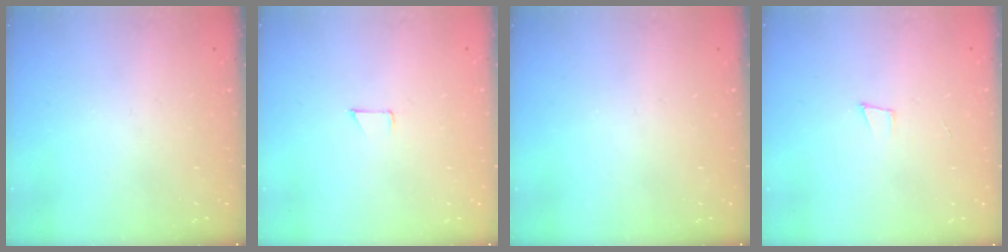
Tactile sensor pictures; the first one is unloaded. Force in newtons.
{"total": 3.4, "press": 3.4, "slide": 0.3}
{"total": 0.0}
{"total": 3.7, "press": 2.5, "slide": 2.6}